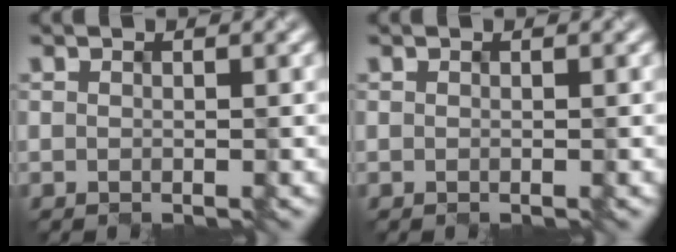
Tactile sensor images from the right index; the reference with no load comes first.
{"total": 0.0}